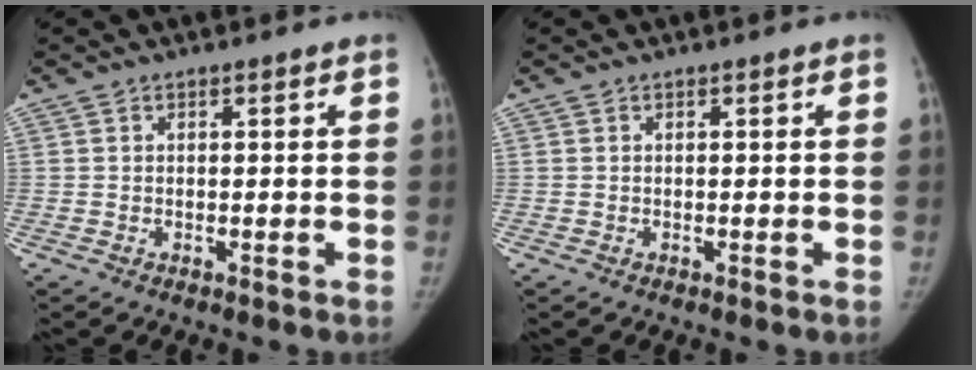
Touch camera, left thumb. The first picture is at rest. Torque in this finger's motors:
{"motor_torque": [-0.11, -0.18, 0.00, 0.06, -0.01]}